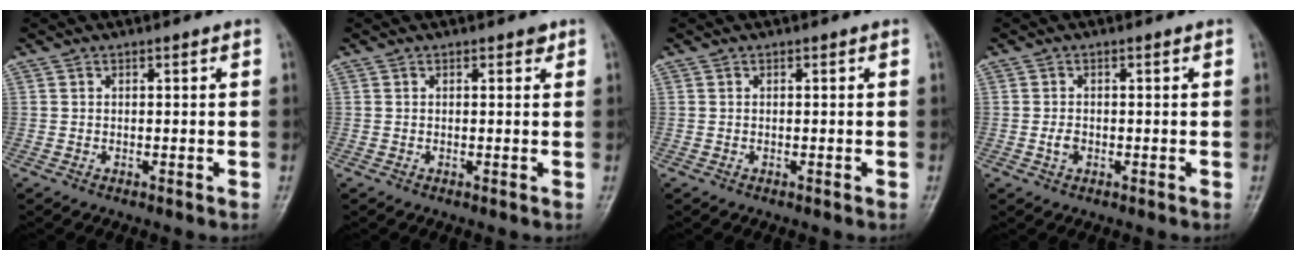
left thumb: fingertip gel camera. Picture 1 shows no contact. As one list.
[{"total": 0.9, "force": [0.6, 0.6, 0.5], "torque": [0.001, -0.003, 0.003]}, {"total": 0.0}, {"total": 1.6, "force": [-0.3, 1.1, 1.1], "torque": [-0.016, 0.001, -0.007]}]